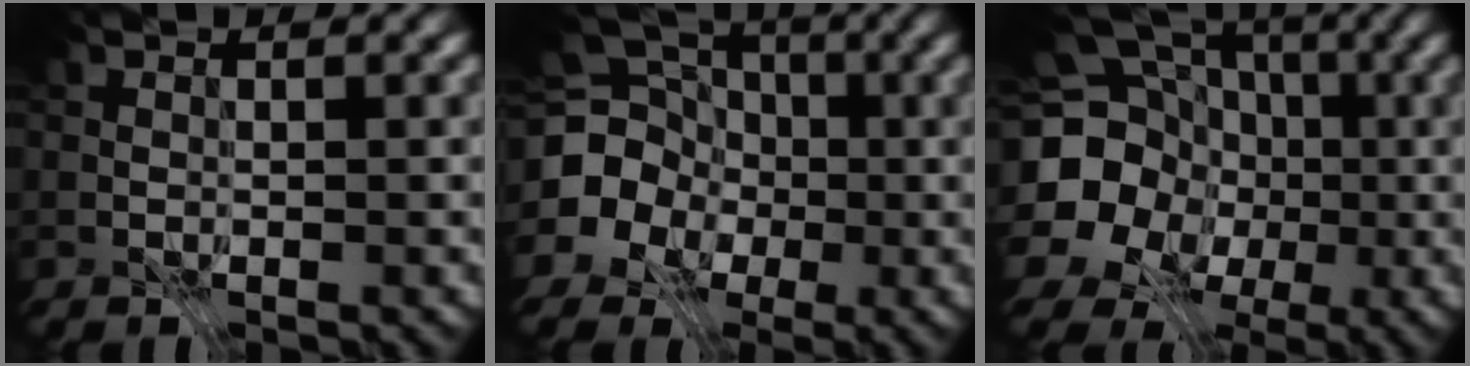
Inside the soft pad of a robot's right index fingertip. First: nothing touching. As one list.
[{"total": 11.7, "force": [-1.2, 10.8, 4.6], "torque": [-0.129, 0.014, -0.054]}, {"total": 18.6, "force": [-0.7, 16.6, 8.4], "torque": [-0.183, 0.003, -0.044]}]